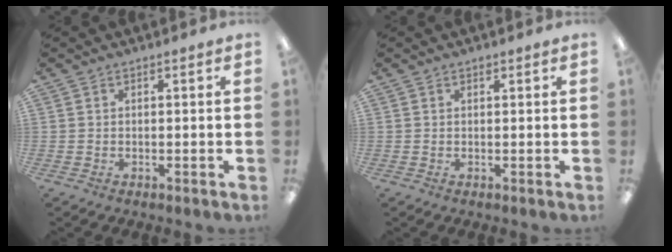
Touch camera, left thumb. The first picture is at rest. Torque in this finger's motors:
{"motor_torque": [0.28, 0.14, 0.44, -0.17, -0.01]}